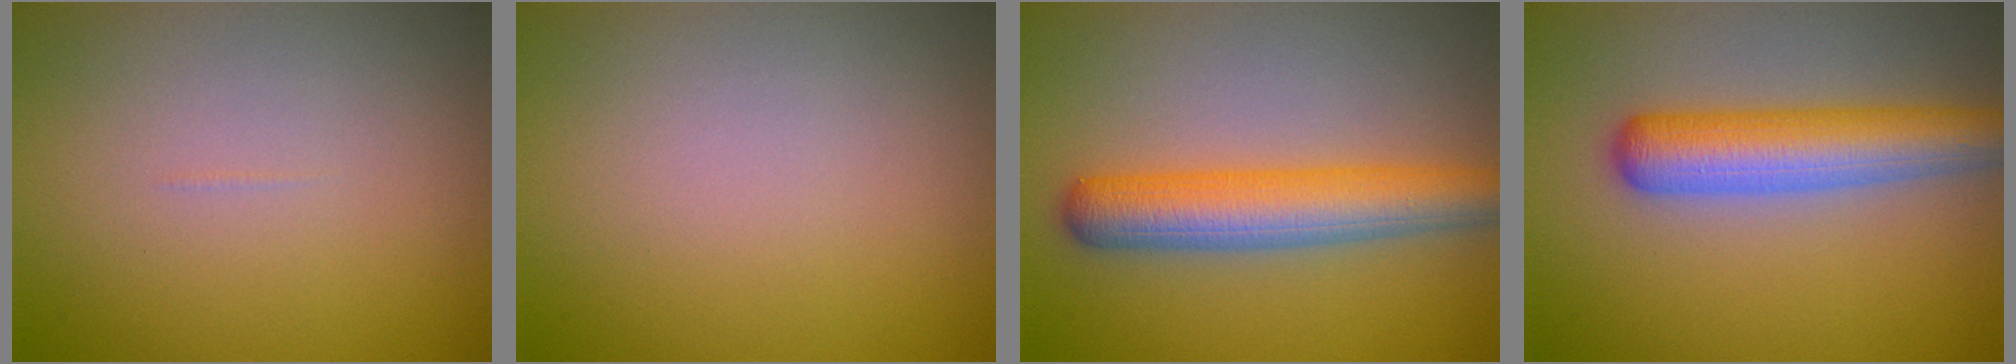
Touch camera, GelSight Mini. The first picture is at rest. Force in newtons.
{"total": 0.0}
{"total": 5.9, "press": 5.9, "slide": 0.1}
{"total": 5.9, "press": 5.9, "slide": 0.2}